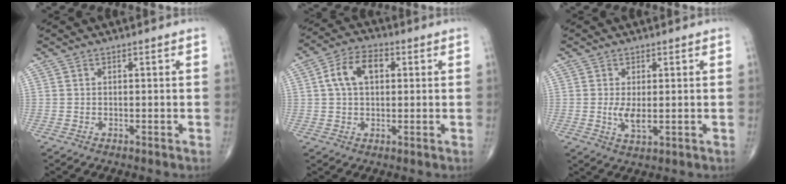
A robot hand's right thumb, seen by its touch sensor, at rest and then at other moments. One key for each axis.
{"total": 8.2, "fx": 1.7, "fy": 5.1, "fz": 6.2, "tx": -0.110, "ty": 0.019, "tz": 0.026}
{"total": 3.7, "fx": 0.0, "fy": 1.5, "fz": 3.4, "tx": -0.070, "ty": -0.012, "tz": 0.003}